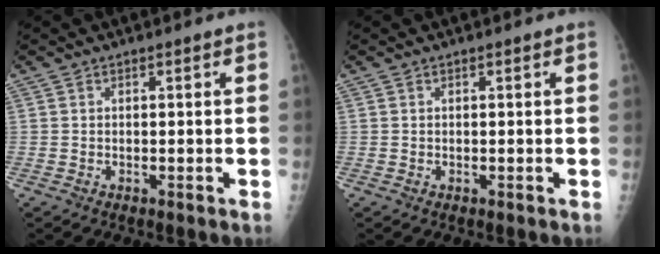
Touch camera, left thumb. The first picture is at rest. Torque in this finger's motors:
{"motor_torque": [-0.13, 0.06, 0.11, 0.11, 0.00]}